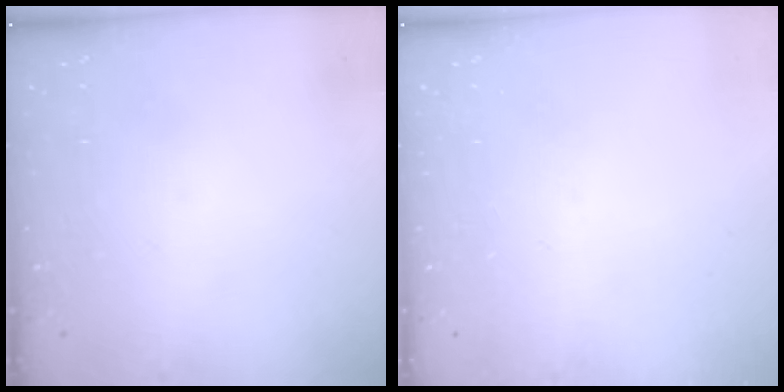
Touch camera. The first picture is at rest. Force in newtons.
{"total": 0.0}